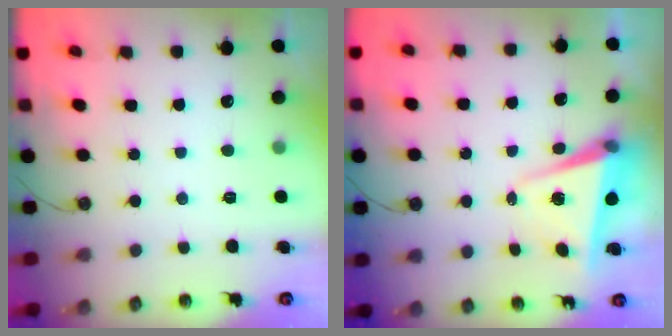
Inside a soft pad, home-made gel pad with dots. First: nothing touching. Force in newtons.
{"total": 5.5, "press": 4.9, "slide": 2.6}